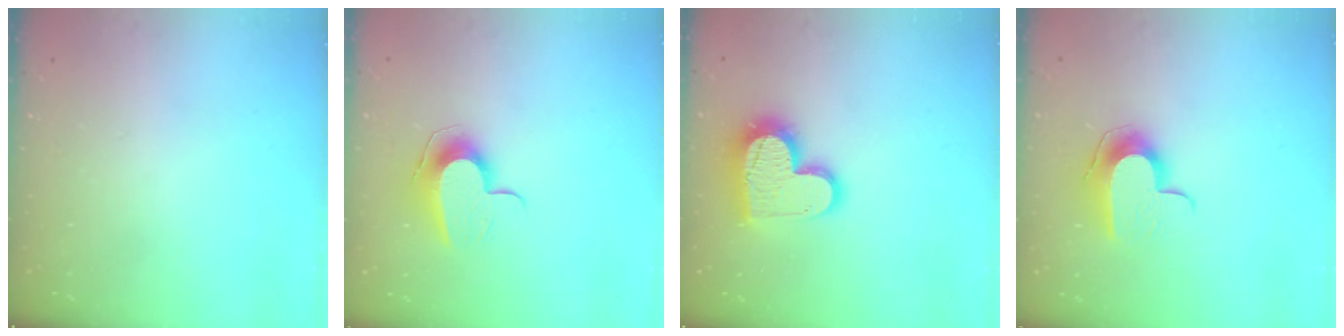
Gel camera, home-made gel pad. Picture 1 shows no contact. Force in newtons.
{"total": 10.0, "press": 10.0, "slide": 1.2}
{"total": 15.2, "press": 15.1, "slide": 1.4}
{"total": 9.9, "press": 9.9, "slide": 0.3}